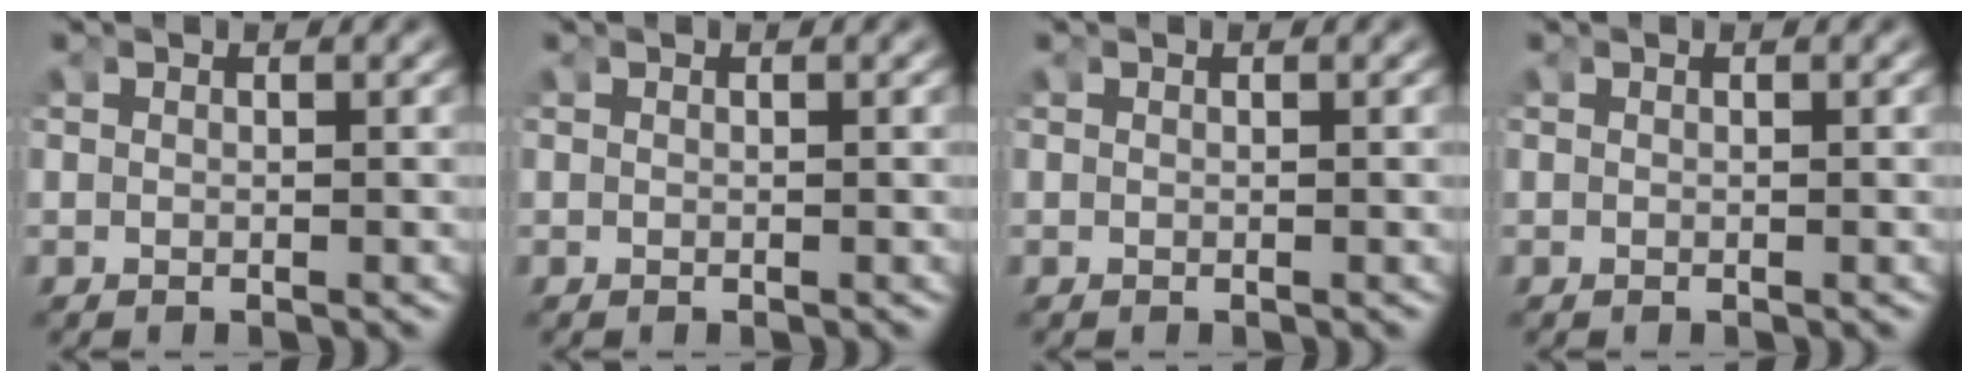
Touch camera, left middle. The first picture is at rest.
{"total": 0.0}
{"total": 0.0}
{"total": 0.0}